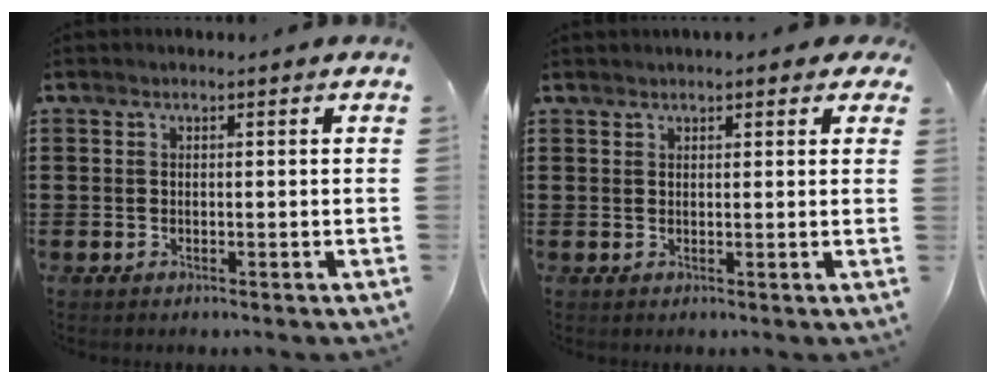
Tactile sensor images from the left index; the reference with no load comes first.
{"total": 1.5, "force": [1.3, 0.3, 0.6], "torque": [-0.015, 0.004, 0.024]}